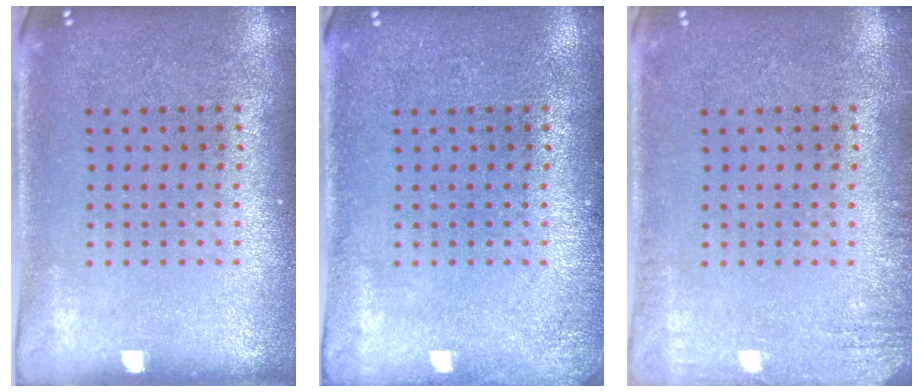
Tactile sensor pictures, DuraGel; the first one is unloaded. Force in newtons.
{"total": 1.0, "press": 1.0, "slide": 0.3}
{"total": 1.6, "press": 1.5, "slide": 0.3}